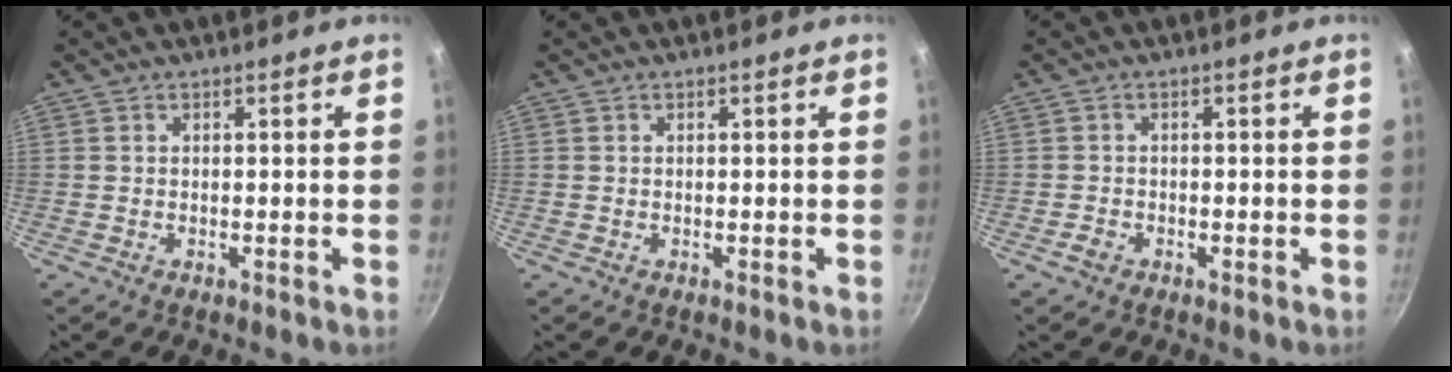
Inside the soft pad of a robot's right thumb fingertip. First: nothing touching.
{"total": 0.0}
{"total": 1.7, "force": [-1.0, 1.1, 0.8], "torque": [-0.015, 0.010, -0.018]}